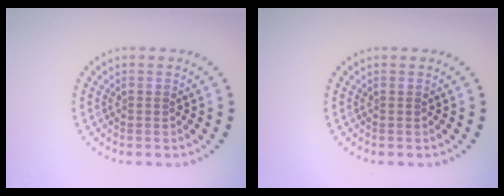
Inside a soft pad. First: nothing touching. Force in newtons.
{"total": 0.0}